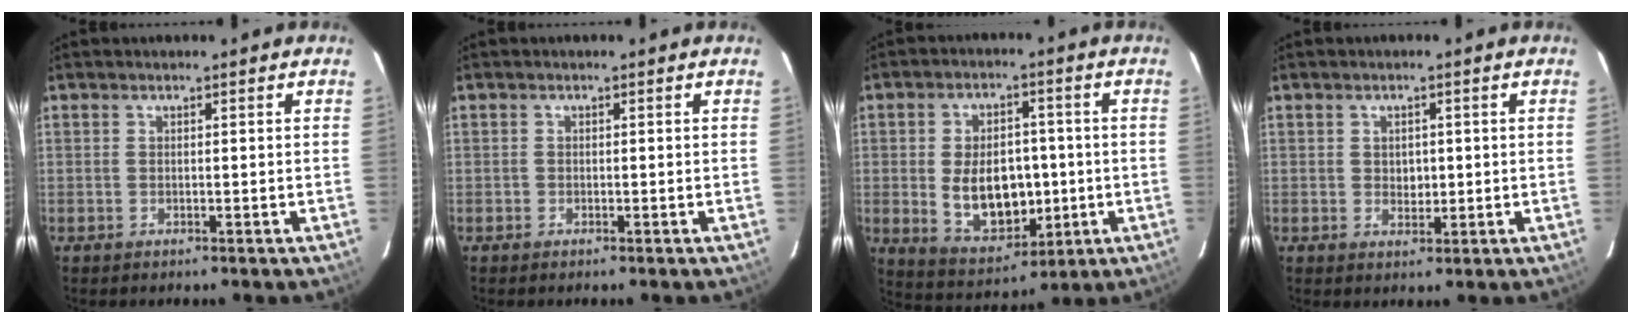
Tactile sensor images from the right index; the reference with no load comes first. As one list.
[{"total": 0.7, "force": [-0.4, 0.6, -0.1], "torque": [0.000, 0.002, -0.009]}, {"total": 12.7, "force": [-1.1, 8.2, 9.6], "torque": [-0.191, -0.002, 0.005]}, {"total": 2.4, "force": [0.1, 2.1, 1.3], "torque": [-0.018, 0.002, 0.003]}]